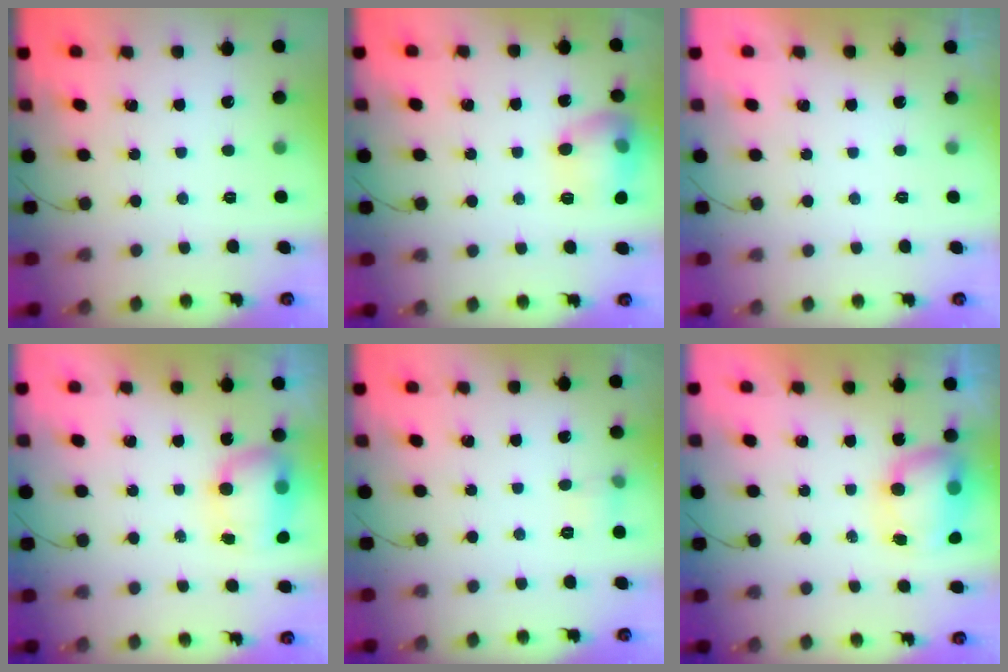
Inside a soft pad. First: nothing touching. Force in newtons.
{"total": 12.8, "press": 12.7, "slide": 1.1}
{"total": 0.0}
{"total": 7.4, "press": 7.3, "slide": 1.0}
{"total": 4.7, "press": 4.5, "slide": 1.3}
{"total": 8.8, "press": 8.6, "slide": 1.9}